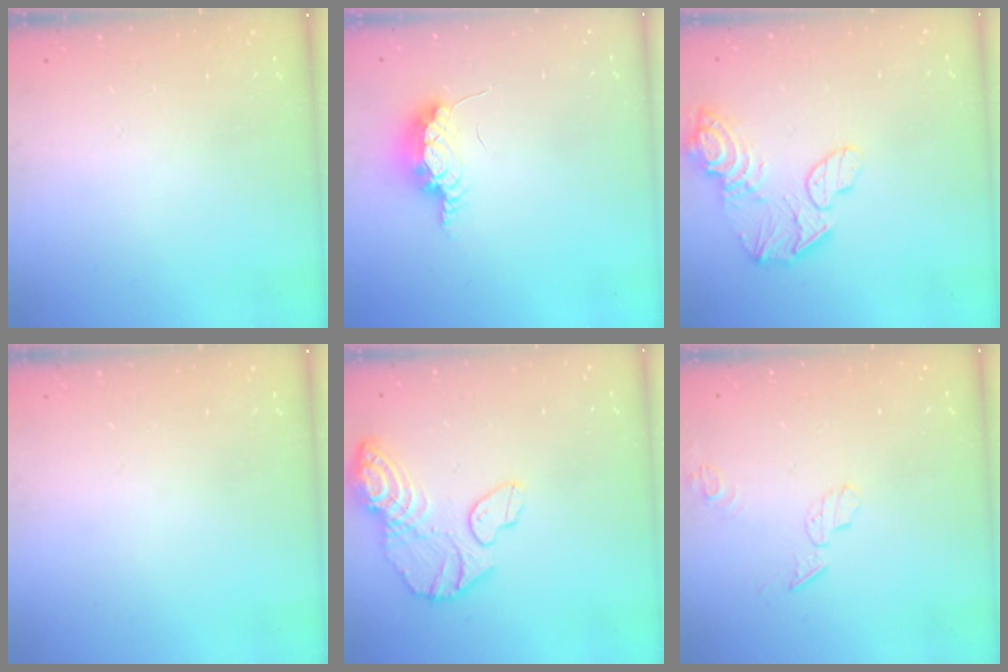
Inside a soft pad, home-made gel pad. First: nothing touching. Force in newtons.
{"total": 7.4, "press": 7.1, "slide": 1.9}
{"total": 12.6, "press": 12.4, "slide": 2.0}
{"total": 0.0}
{"total": 13.7, "press": 13.5, "slide": 2.0}
{"total": 6.0, "press": 6.0, "slide": 0.7}